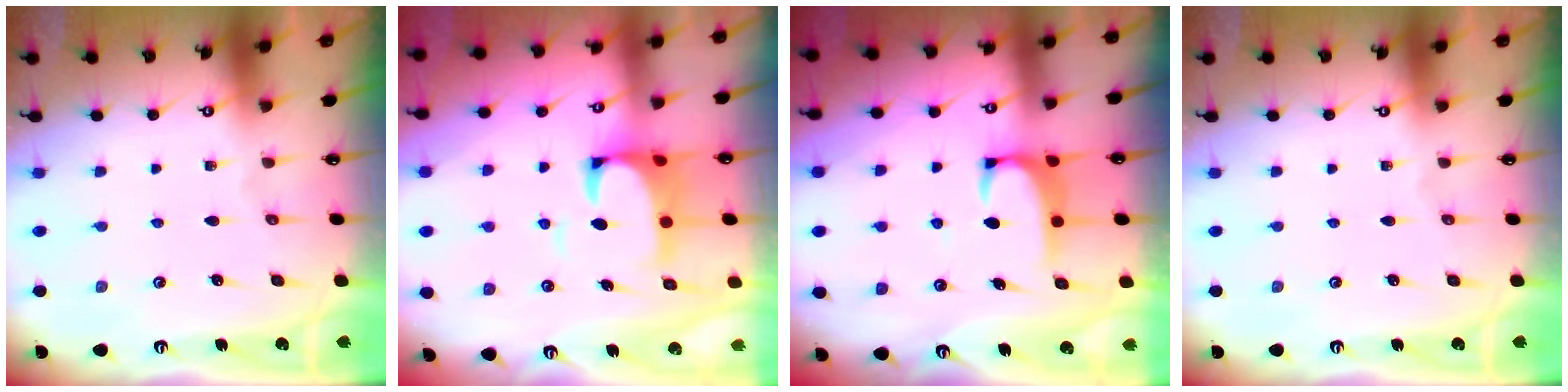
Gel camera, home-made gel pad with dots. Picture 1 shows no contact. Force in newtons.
{"total": 4.4, "press": 4.2, "slide": 1.3}
{"total": 2.0, "press": 2.0, "slide": 0.3}
{"total": 0.0}